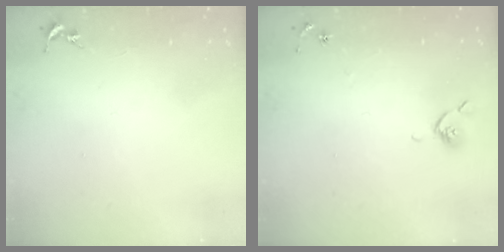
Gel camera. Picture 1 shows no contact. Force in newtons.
{"total": 4.4, "press": 4.3, "slide": 0.8}